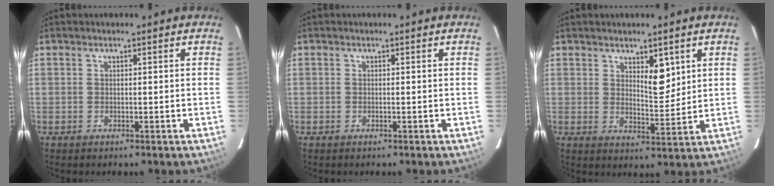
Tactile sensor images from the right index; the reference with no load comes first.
{"total": 0.0}
{"total": 5.1, "force": [2.4, 1.8, 4.1], "torque": [-0.069, -0.006, 0.044]}